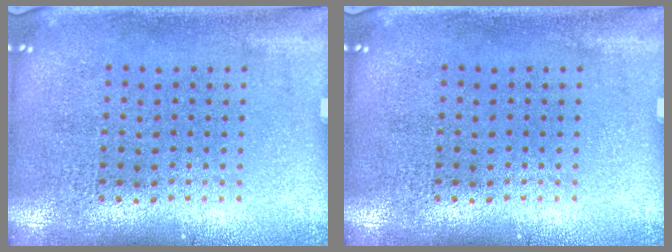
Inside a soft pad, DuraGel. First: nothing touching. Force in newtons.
{"total": 0.0}